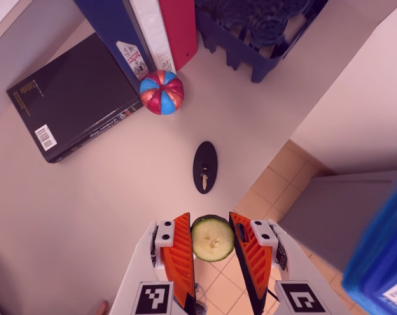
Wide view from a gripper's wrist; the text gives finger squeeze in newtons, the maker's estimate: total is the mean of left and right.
{"total": 8.3, "left": 8.3, "right": 8.3}